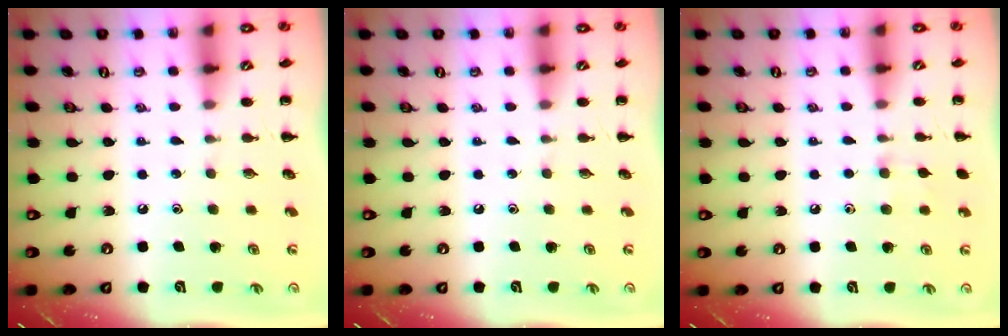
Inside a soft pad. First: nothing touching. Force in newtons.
{"total": 0.0}
{"total": 5.2, "press": 5.0, "slide": 1.5}